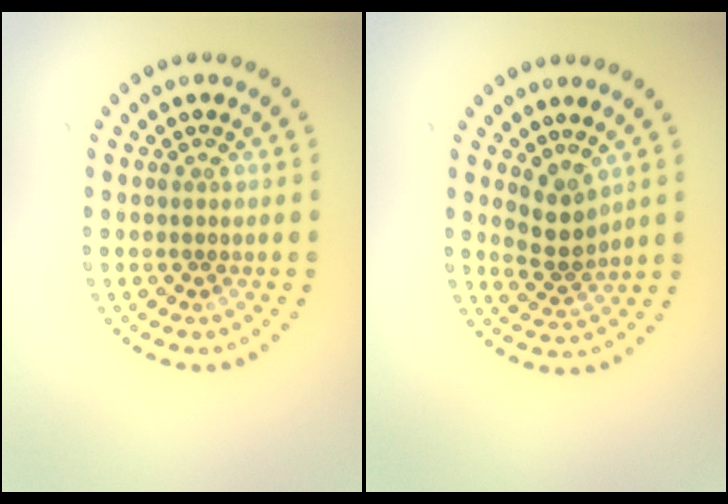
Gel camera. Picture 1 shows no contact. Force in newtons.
{"total": 2.6, "press": 2.1, "slide": 1.6}